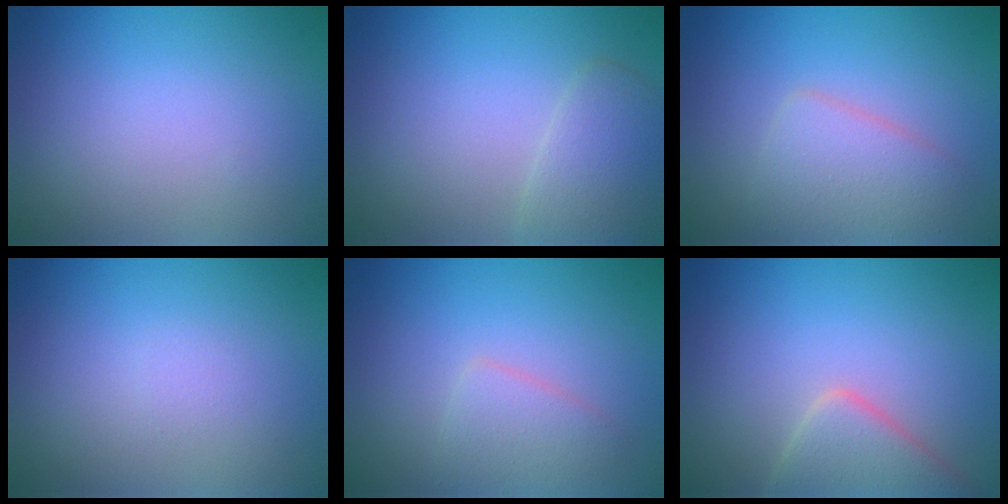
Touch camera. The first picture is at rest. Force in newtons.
{"total": 2.6, "press": 2.6, "slide": 0.2}
{"total": 3.6, "press": 3.6, "slide": 0.1}
{"total": 0.5, "press": 0.5, "slide": 0.1}
{"total": 2.4, "press": 2.4, "slide": 0.1}
{"total": 4.3, "press": 4.3, "slide": 0.2}